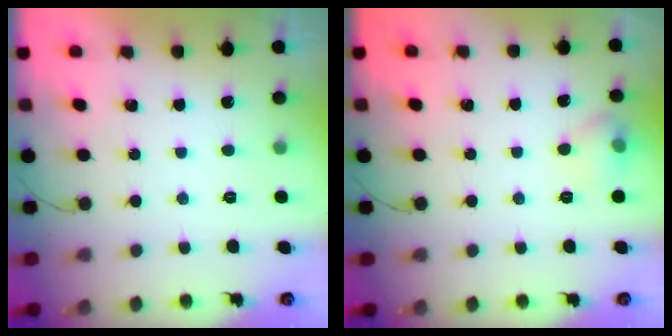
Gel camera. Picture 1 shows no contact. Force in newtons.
{"total": 9.5, "press": 6.2, "slide": 7.2}